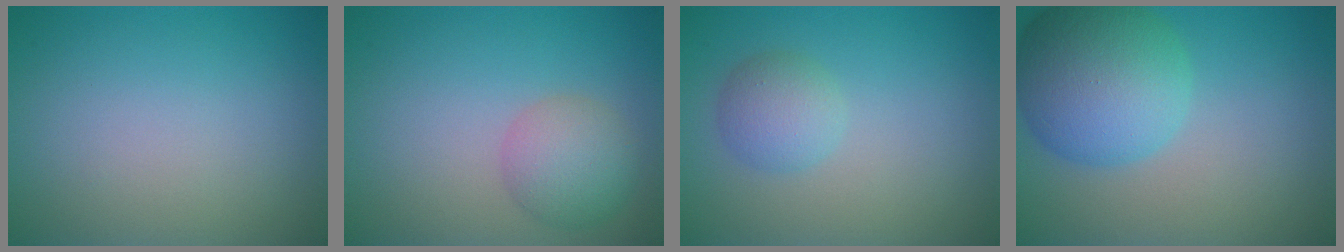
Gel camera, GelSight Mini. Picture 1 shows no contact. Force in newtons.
{"total": 3.4, "press": 3.4, "slide": 0.2}
{"total": 2.5, "press": 2.5, "slide": 0.1}
{"total": 8.4, "press": 8.4, "slide": 0.2}